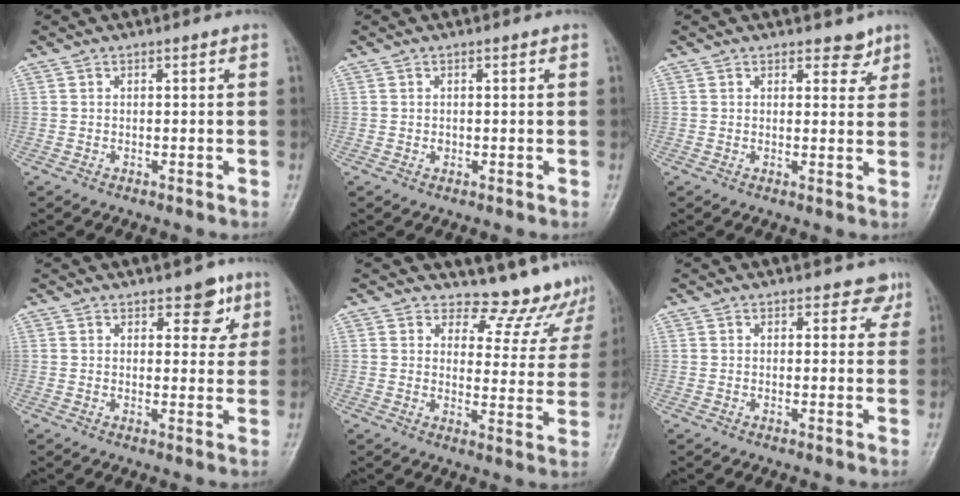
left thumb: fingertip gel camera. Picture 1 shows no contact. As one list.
[{"total": 0.7, "force": [0.0, 0.6, 0.3], "torque": [0.000, 0.001, -0.001]}, {"total": 3.8, "force": [3.1, 1.9, 1.1], "torque": [0.009, -0.022, 0.041]}, {"total": 5.4, "force": [3.0, 3.0, 3.3], "torque": [-0.009, -0.013, 0.036]}, {"total": 10.4, "force": [9.9, 3.1, 0.7], "torque": [0.029, -0.103, 0.109]}, {"total": 3.0, "force": [2.3, 1.9, 0.6], "torque": [0.021, -0.013, 0.016]}]